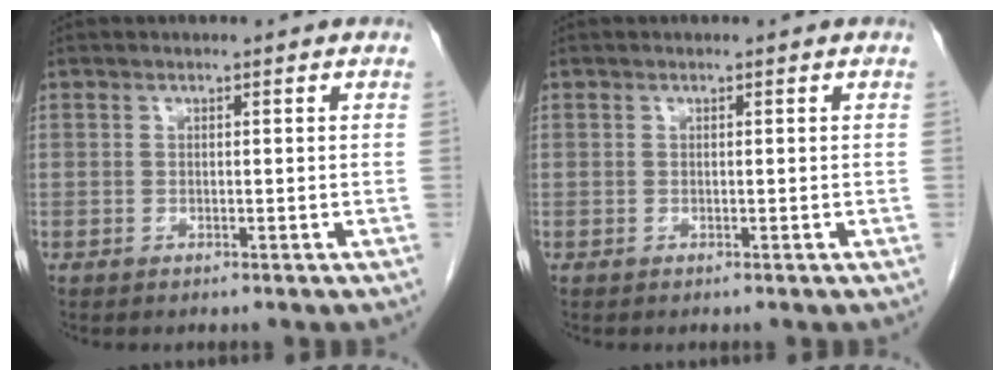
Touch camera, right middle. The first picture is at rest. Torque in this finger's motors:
{"motor_torque": [-0.01, -0.01, 0.00, 0.00]}